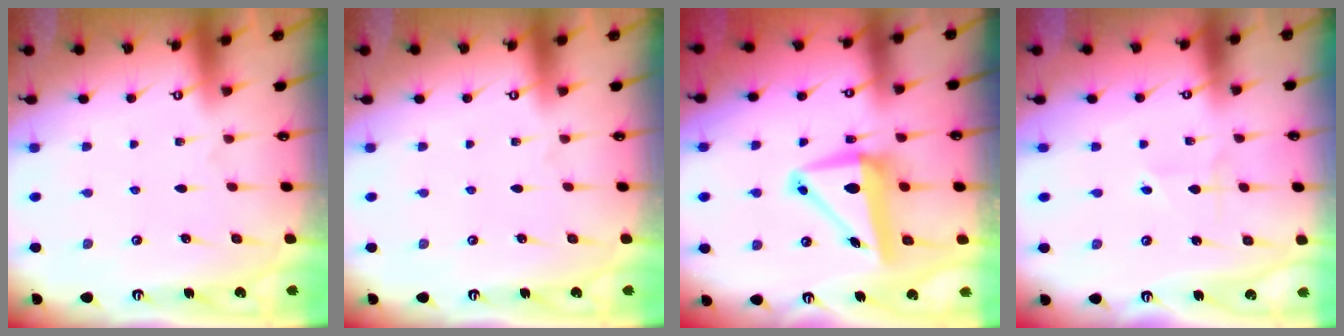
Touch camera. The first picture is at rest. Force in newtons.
{"total": 0.0}
{"total": 9.1, "press": 9.0, "slide": 1.7}
{"total": 1.8, "press": 1.8, "slide": 0.2}